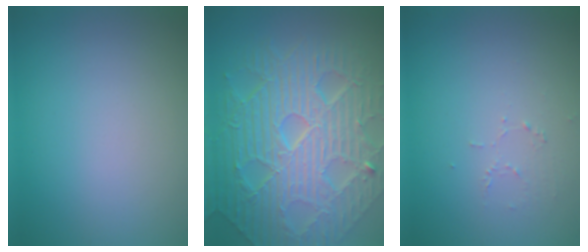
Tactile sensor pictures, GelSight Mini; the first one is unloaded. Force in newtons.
{"total": 11.7, "press": 7.8, "slide": 8.8}
{"total": 0.7, "press": 0.4, "slide": 0.6}